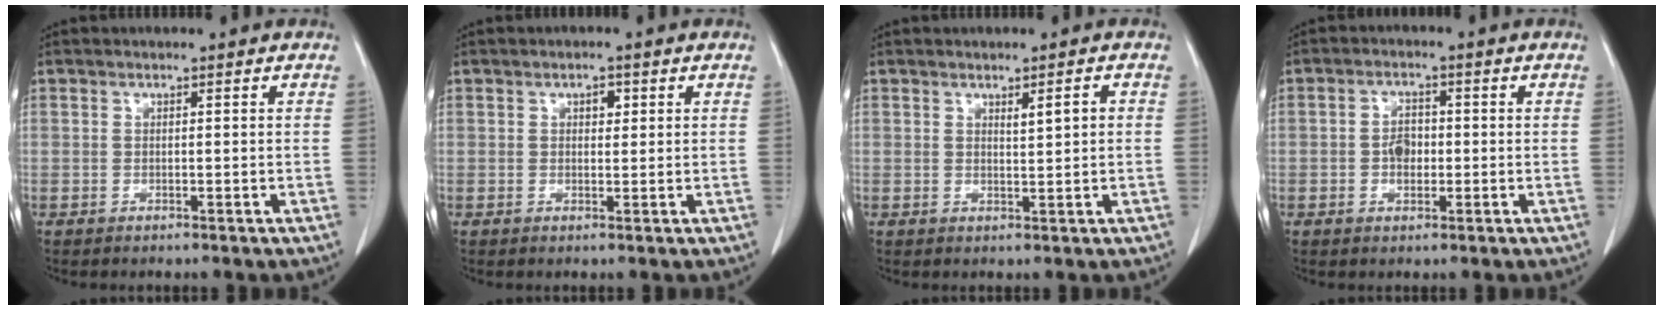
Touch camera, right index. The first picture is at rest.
{"total": 1.7, "force": [0.7, 0.9, 1.2], "torque": [-0.017, 0.000, 0.009]}
{"total": 2.2, "force": [0.6, 0.3, 2.1], "torque": [-0.037, 0.001, 0.013]}
{"total": 3.2, "force": [-0.3, 2.1, 2.3], "torque": [-0.038, 0.007, -0.004]}